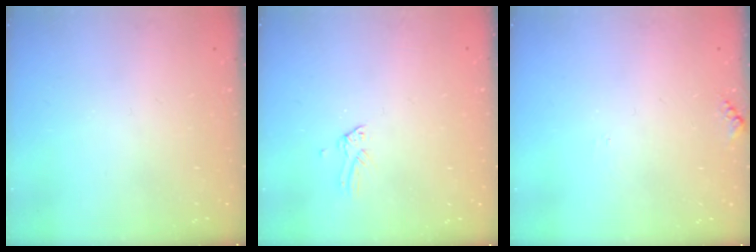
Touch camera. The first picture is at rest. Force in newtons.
{"total": 0.0}
{"total": 4.2, "press": 4.2, "slide": 0.6}